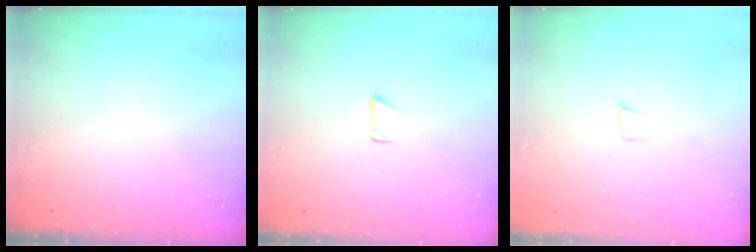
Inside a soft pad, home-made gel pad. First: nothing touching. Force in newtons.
{"total": 0.8, "press": 0.8, "slide": 0.1}
{"total": 3.7, "press": 2.5, "slide": 2.6}